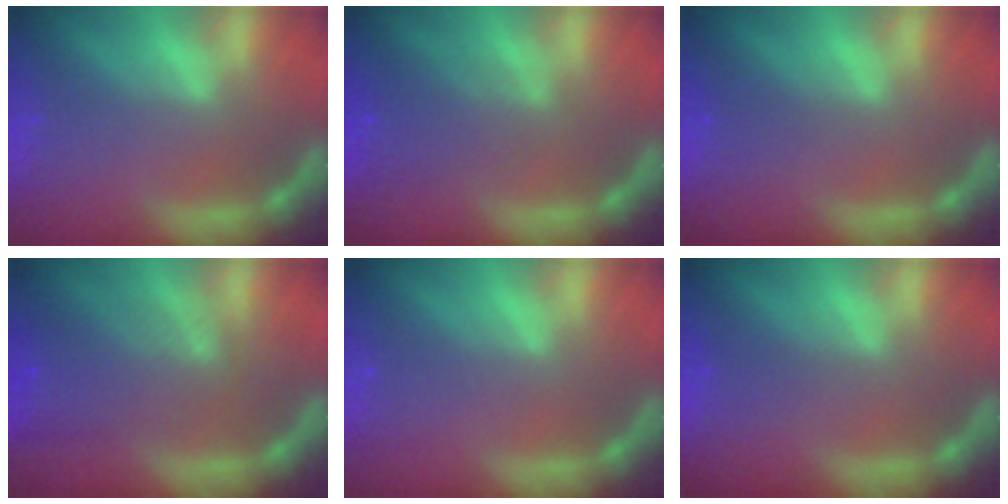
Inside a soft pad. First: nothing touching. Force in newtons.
{"total": 3.5}
{"total": 1.0}
{"total": 5.6}
{"total": 0.0}
{"total": 1.0}